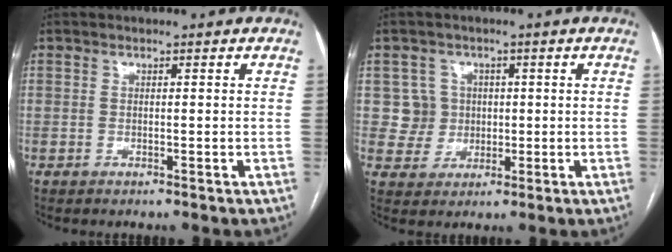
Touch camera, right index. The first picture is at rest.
{"total": 4.7, "force": [0.7, 4.7, 0.0], "torque": [0.007, 0.017, 0.018]}